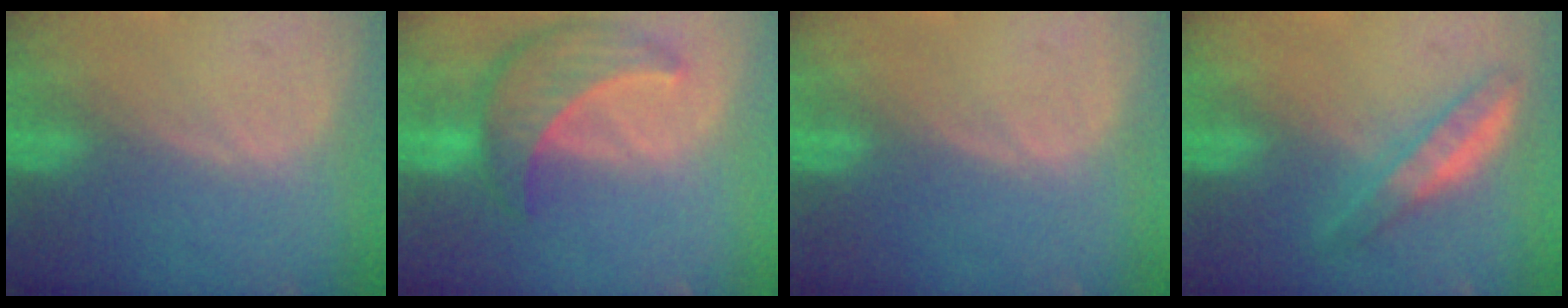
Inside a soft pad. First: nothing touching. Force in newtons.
{"total": 8.7, "press": 7.9, "slide": 3.7}
{"total": 0.0}
{"total": 4.7, "press": 4.4, "slide": 1.4}